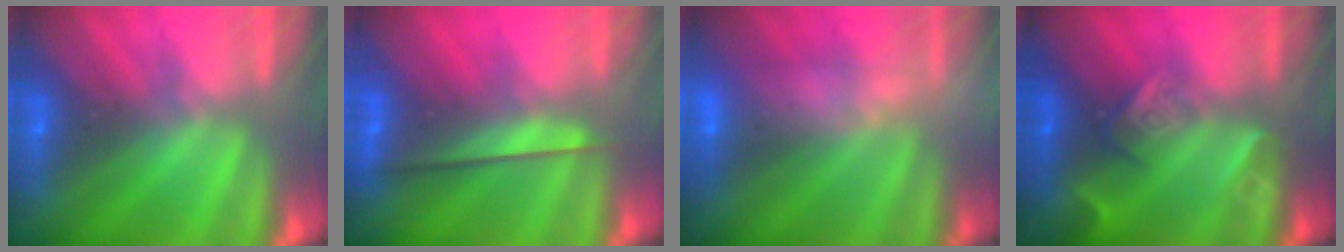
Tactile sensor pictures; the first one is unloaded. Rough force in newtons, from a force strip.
{"total": 2.4}
{"total": 2.4}
{"total": 2.4}